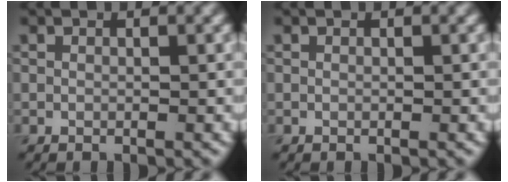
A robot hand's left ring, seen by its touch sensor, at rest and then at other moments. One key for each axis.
{"total": 0.0}